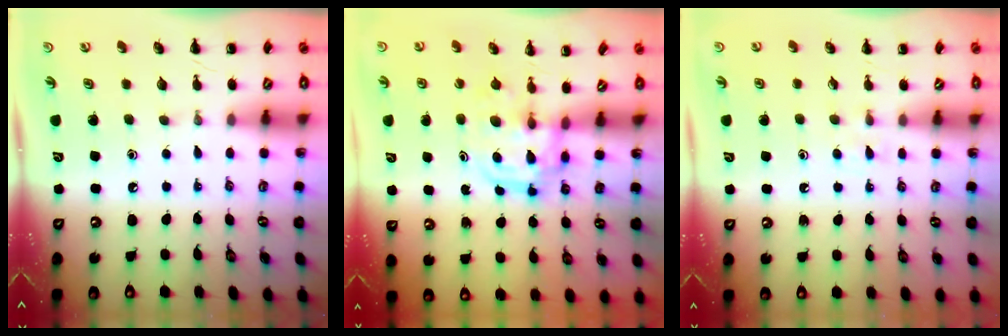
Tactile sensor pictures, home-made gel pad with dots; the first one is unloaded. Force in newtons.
{"total": 2.9, "press": 2.9, "slide": 0.3}
{"total": 3.1, "press": 2.8, "slide": 1.3}